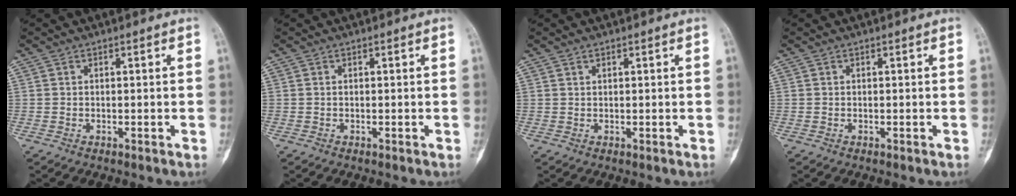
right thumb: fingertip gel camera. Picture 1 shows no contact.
{"total": 0.0}
{"total": 0.6, "force": [0.5, 0.3, 0.2], "torque": [-0.006, -0.003, 0.008]}
{"total": 0.0}